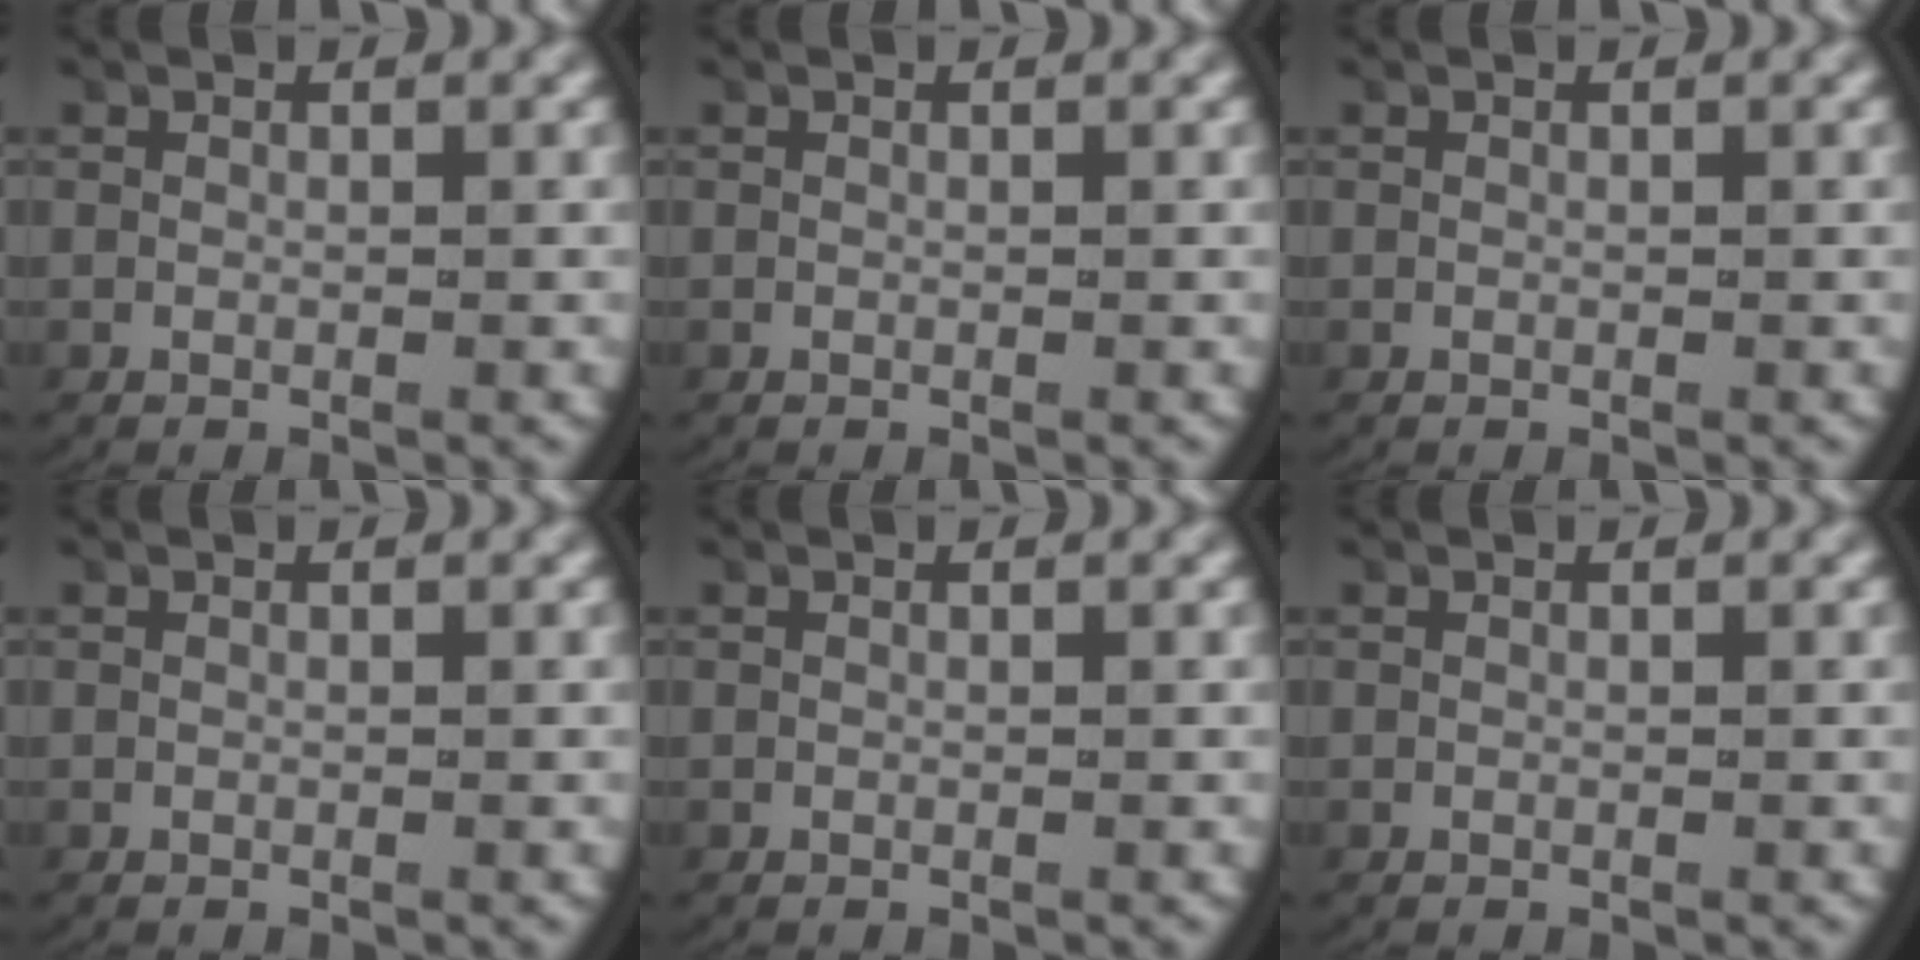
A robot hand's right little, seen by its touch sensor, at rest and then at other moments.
{"total": 0.0}
{"total": 0.0}
{"total": 0.0}
{"total": 0.0}
{"total": 0.0}